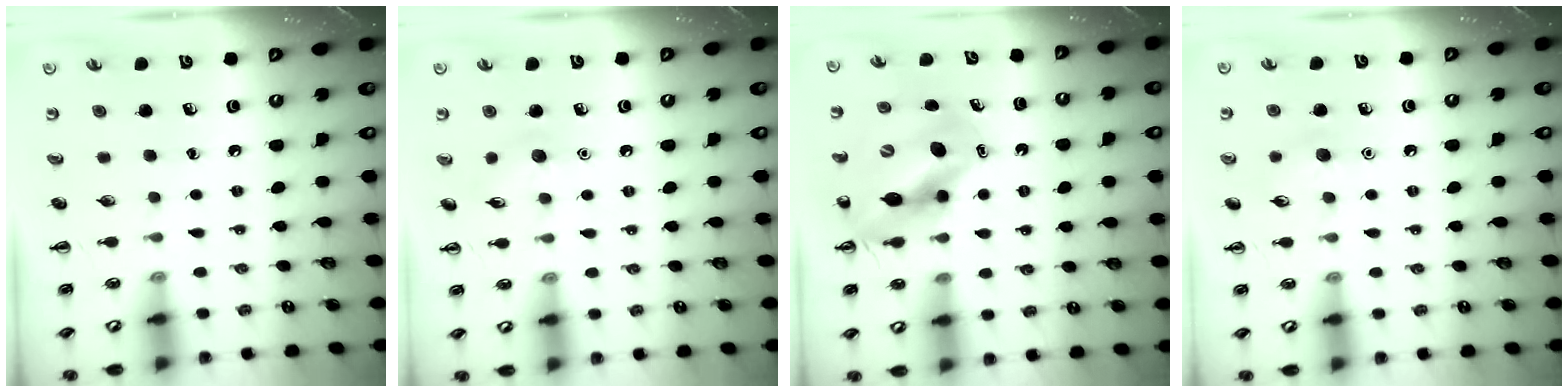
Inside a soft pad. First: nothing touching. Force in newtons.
{"total": 6.9, "press": 6.6, "slide": 1.9}
{"total": 11.1, "press": 10.7, "slide": 2.9}
{"total": 5.8, "press": 5.7, "slide": 1.3}